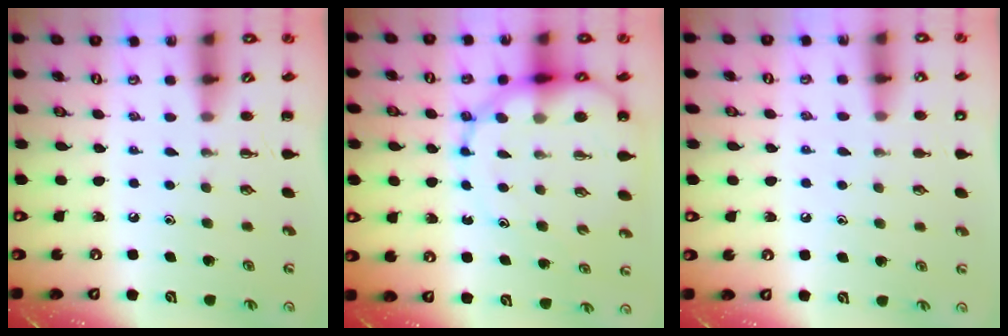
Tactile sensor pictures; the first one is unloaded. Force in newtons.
{"total": 13.7, "press": 13.2, "slide": 3.7}
{"total": 7.0, "press": 6.5, "slide": 2.4}